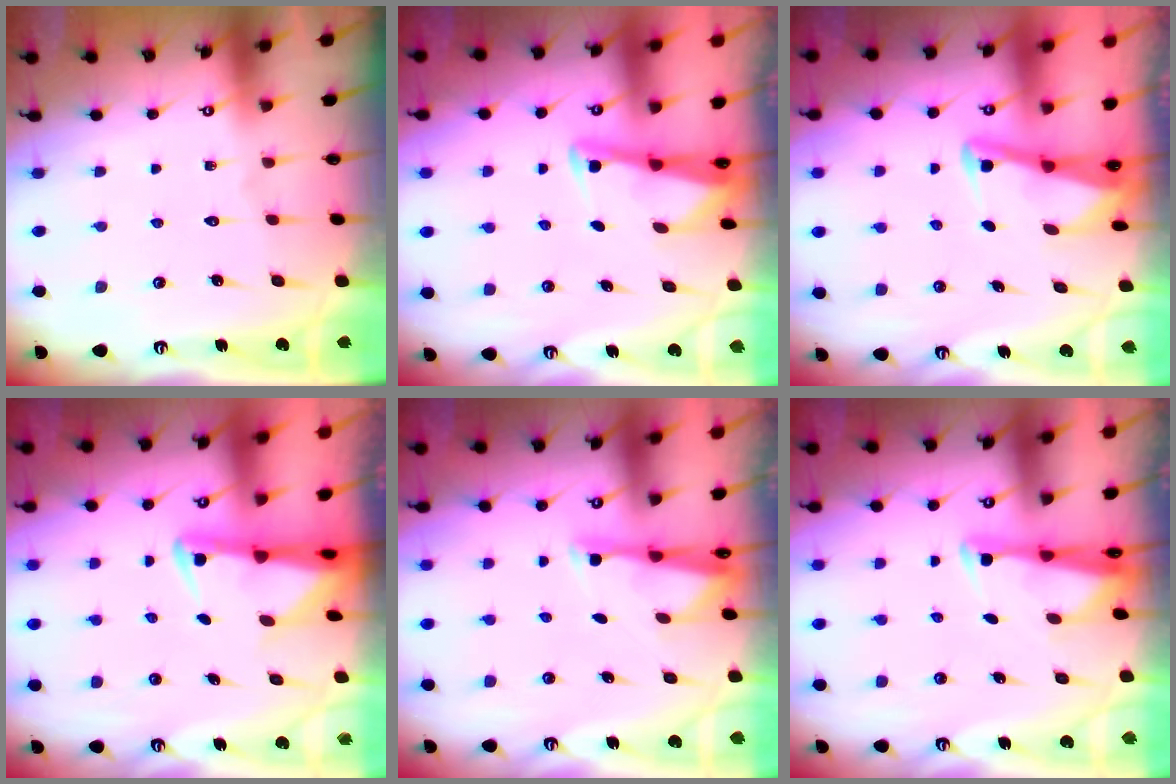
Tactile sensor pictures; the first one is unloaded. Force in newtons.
{"total": 2.7, "press": 2.7, "slide": 0.2}
{"total": 3.0, "press": 3.0, "slide": 0.4}
{"total": 2.9, "press": 2.9, "slide": 0.6}
{"total": 2.7, "press": 2.7, "slide": 0.5}
{"total": 2.9, "press": 2.8, "slide": 0.7}